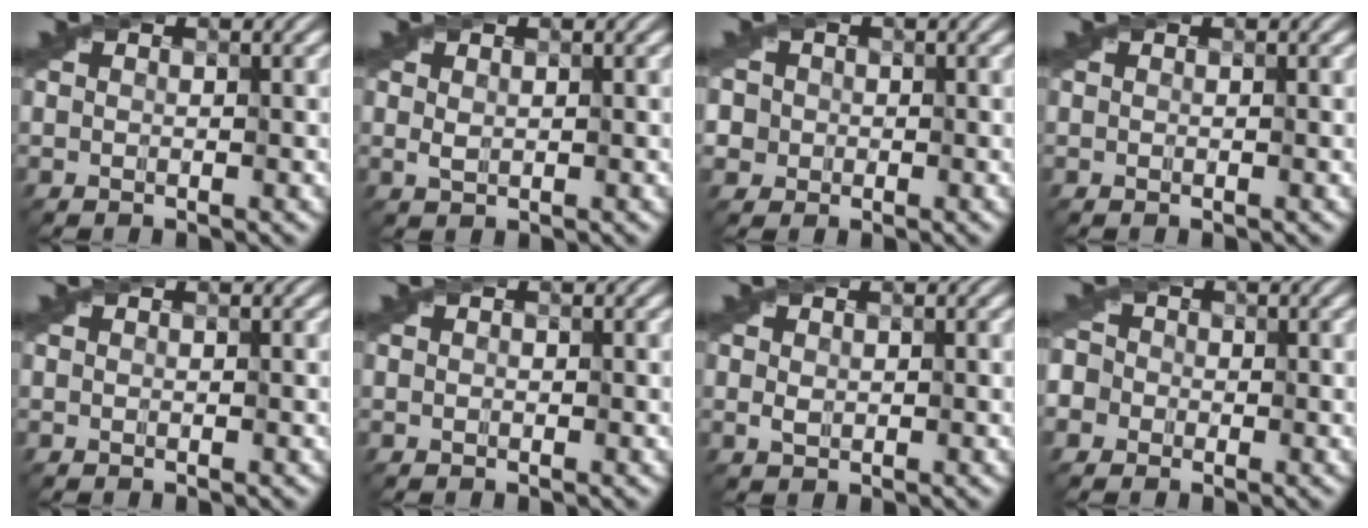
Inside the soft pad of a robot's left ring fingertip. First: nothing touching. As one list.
[{"total": 0.9, "force": [0.3, 0.5, 0.6], "torque": [-0.018, -0.002, 0.011]}, {"total": 3.7, "force": [0.0, 3.6, 1.0], "torque": [-0.015, 0.021, -0.015]}, {"total": 0.0}, {"total": 0.0}, {"total": 0.0}, {"total": 1.0, "force": [0.1, 0.8, 0.6], "torque": [-0.016, -0.001, 0.005]}, {"total": 3.9, "force": [-1.8, 3.3, 1.0], "torque": [-0.002, 0.008, -0.048]}]